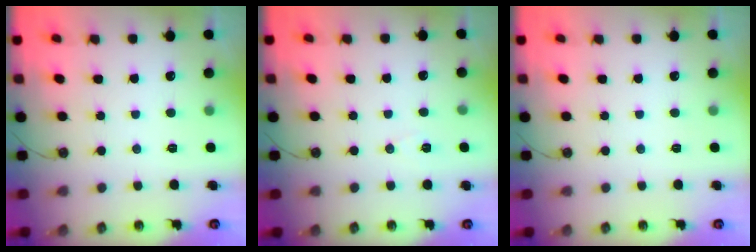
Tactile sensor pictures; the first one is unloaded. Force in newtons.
{"total": 5.2, "press": 3.2, "slide": 4.1}
{"total": 0.0}